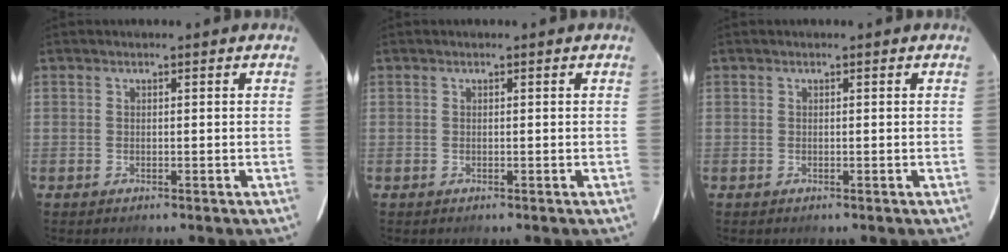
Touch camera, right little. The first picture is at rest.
{"total": 0.0}
{"total": 0.0}